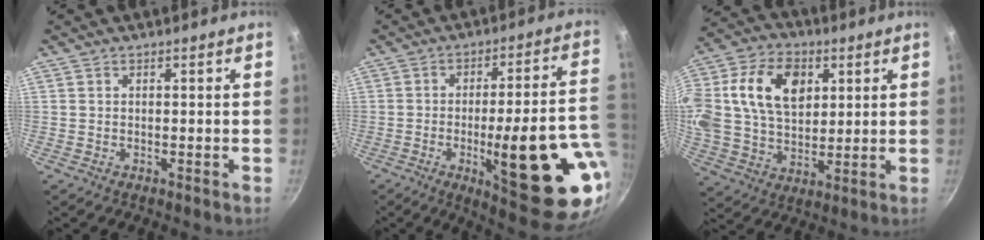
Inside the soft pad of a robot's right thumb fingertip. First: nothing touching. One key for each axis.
{"total": 23.3, "fx": -6.2, "fy": 5.9, "fz": 21.7, "tx": -0.268, "ty": 0.010, "tz": -0.073}
{"total": 21.9, "fx": 6.1, "fy": 15.2, "fz": 14.6, "tx": -0.286, "ty": 0.016, "tz": 0.103}